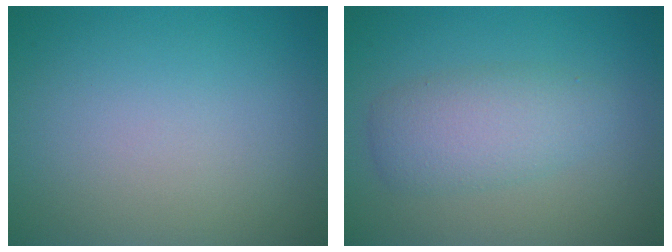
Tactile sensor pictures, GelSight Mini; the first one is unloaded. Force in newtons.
{"total": 2.9, "press": 2.9, "slide": 0.2}